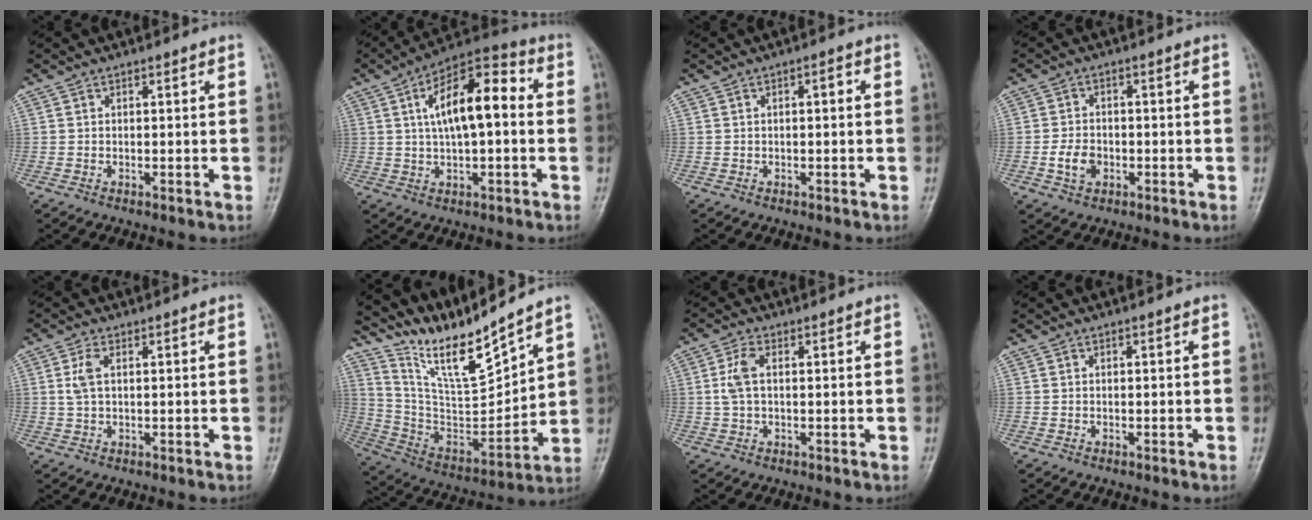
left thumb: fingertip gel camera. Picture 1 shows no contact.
{"total": 13.8, "force": [2.0, 6.0, 12.3], "torque": [-0.196, 0.030, 0.022]}
{"total": 1.5, "force": [0.2, 0.6, 1.4], "torque": [-0.021, 0.004, 0.001]}
{"total": 4.4, "force": [-1.4, 3.3, 2.6], "torque": [-0.041, 0.009, -0.028]}
{"total": 2.8, "force": [0.8, 1.4, 2.2], "torque": [-0.055, 0.006, 0.016]}
{"total": 14.5, "force": [12.9, 1.1, 6.6], "torque": [-0.103, -0.081, 0.259]}
{"total": 3.7, "force": [0.5, 2.0, 3.1], "torque": [-0.083, 0.007, 0.007]}
{"total": 0.0}